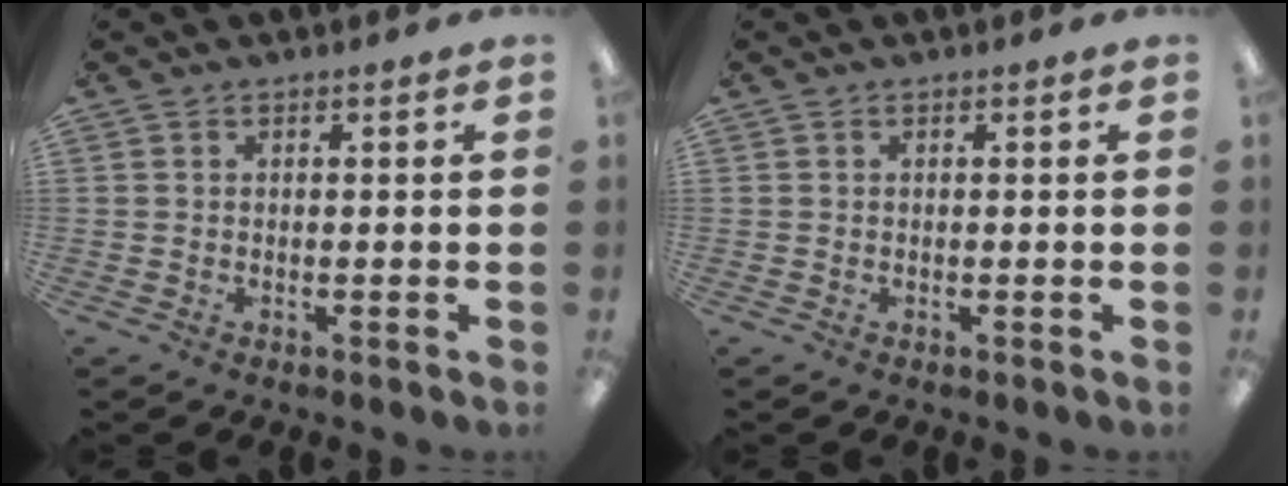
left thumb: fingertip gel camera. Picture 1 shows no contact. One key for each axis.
{"total": 0.0}